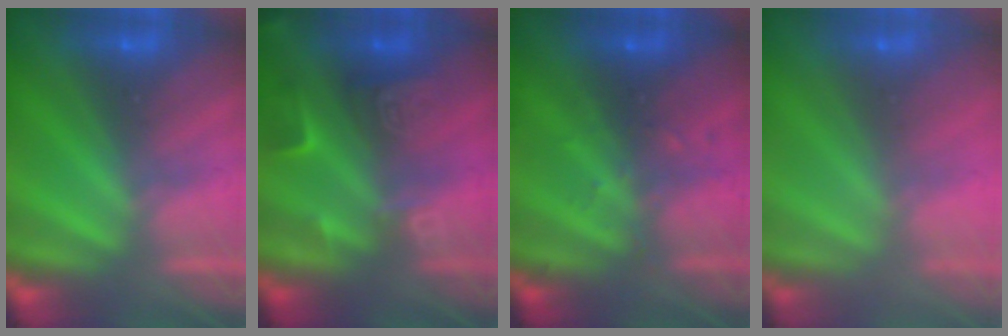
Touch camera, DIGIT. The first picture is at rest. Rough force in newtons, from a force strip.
{"total": 2.6}
{"total": 2.9}
{"total": 7.6}